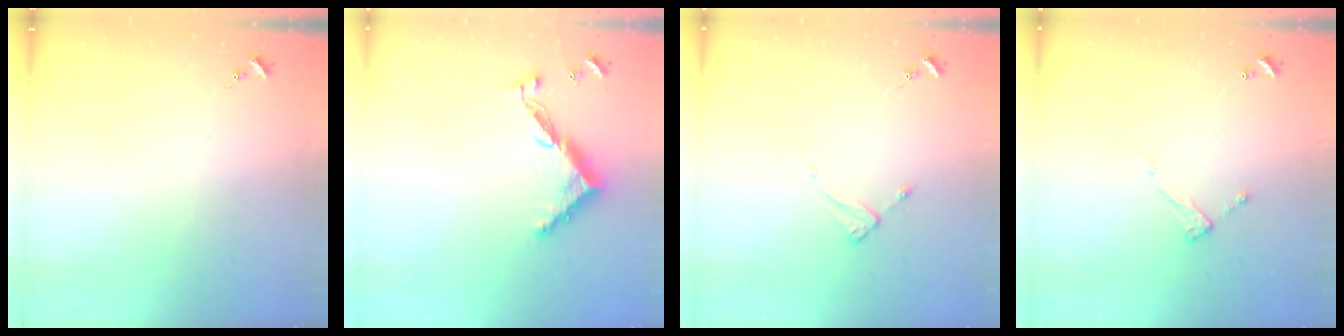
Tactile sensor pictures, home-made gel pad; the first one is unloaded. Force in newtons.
{"total": 9.9, "press": 9.9, "slide": 0.2}
{"total": 2.3, "press": 2.3, "slide": 0.3}
{"total": 6.4, "press": 6.4, "slide": 0.2}